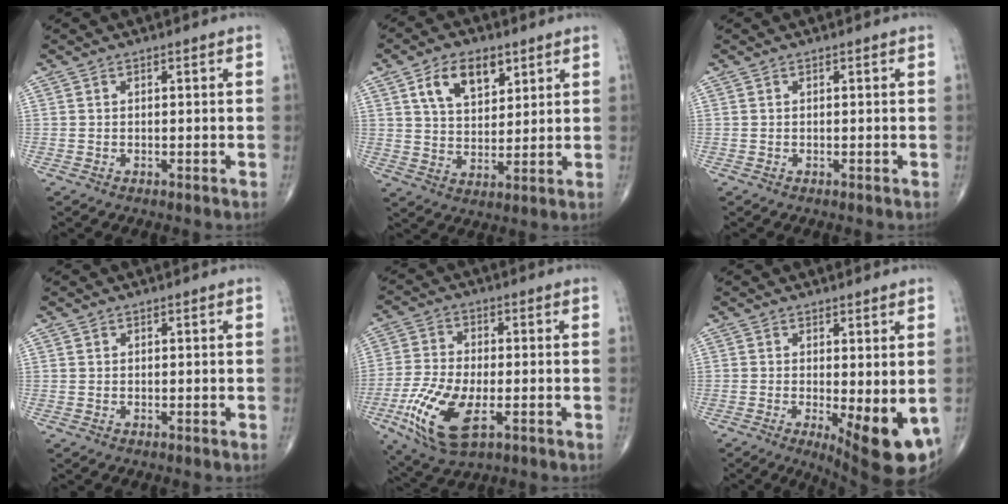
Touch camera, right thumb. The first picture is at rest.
{"total": 9.9, "force": [4.9, 5.8, 6.4], "torque": [-0.090, -0.020, 0.091]}
{"total": 0.0}
{"total": 0.0}
{"total": 13.4, "force": [-4.4, 6.2, 11.1], "torque": [-0.239, -0.004, -0.079]}
{"total": 11.1, "force": [-2.1, 3.6, 10.2], "torque": [-0.131, -0.024, -0.017]}